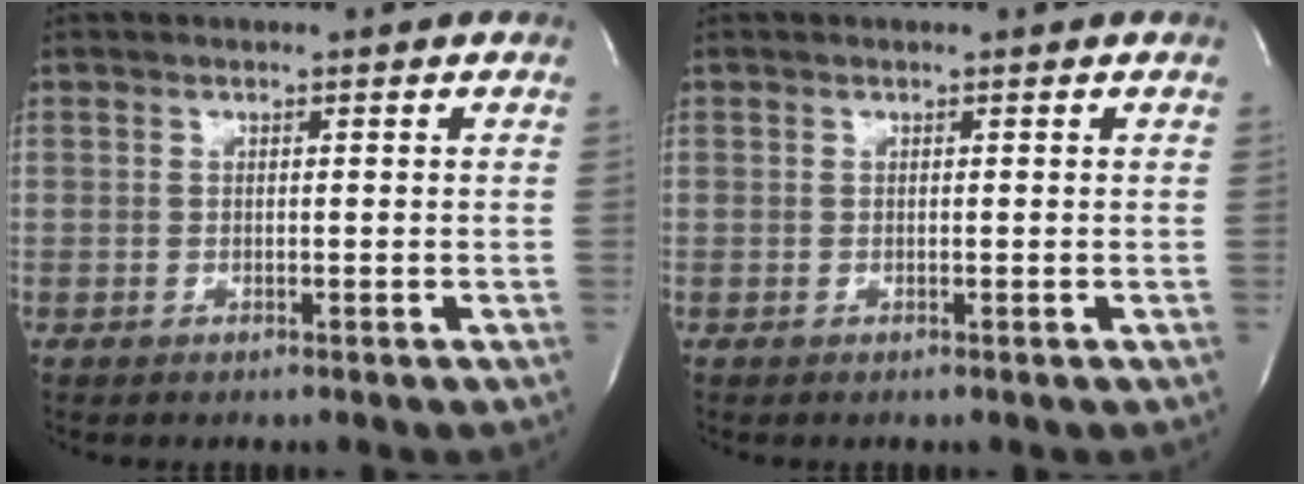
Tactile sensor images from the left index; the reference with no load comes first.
{"total": 0.0}